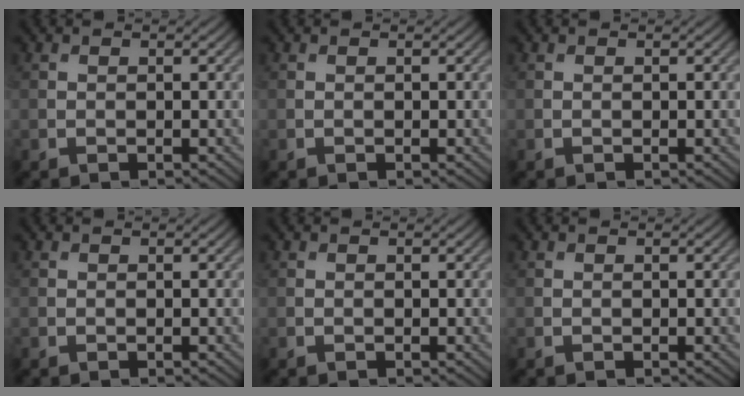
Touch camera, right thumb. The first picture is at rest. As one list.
[{"total": 0.0}, {"total": 0.0}, {"total": 0.0}, {"total": 0.0}, {"total": 0.0}]